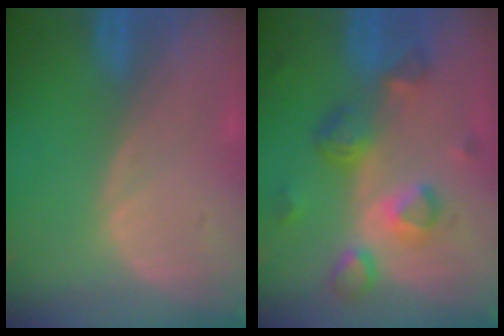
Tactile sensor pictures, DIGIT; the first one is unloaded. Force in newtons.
{"total": 7.9, "press": 7.0, "slide": 3.6}